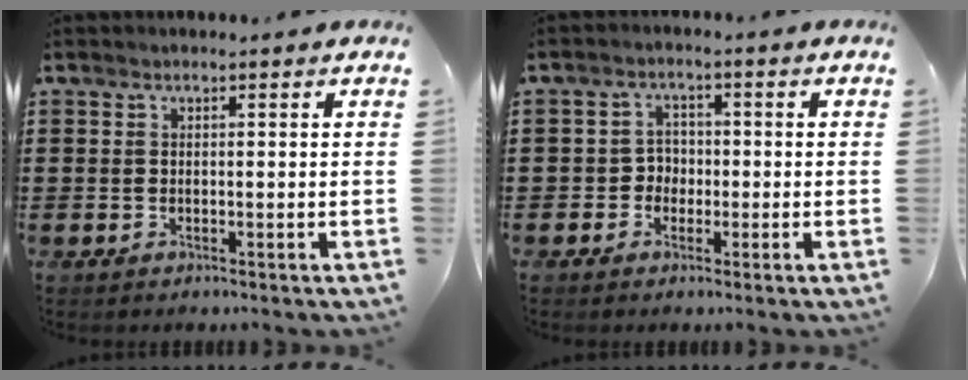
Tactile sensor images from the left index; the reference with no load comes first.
{"total": 2.8, "force": [-0.9, 2.5, 1.0], "torque": [-0.028, 0.005, -0.023]}